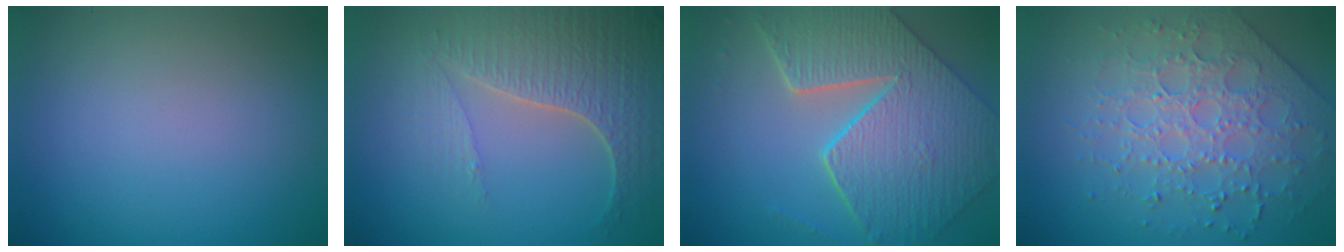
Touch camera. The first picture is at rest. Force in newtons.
{"total": 5.1, "press": 4.4, "slide": 2.6}
{"total": 9.1, "press": 6.7, "slide": 6.2}
{"total": 4.5, "press": 4.3, "slide": 1.0}